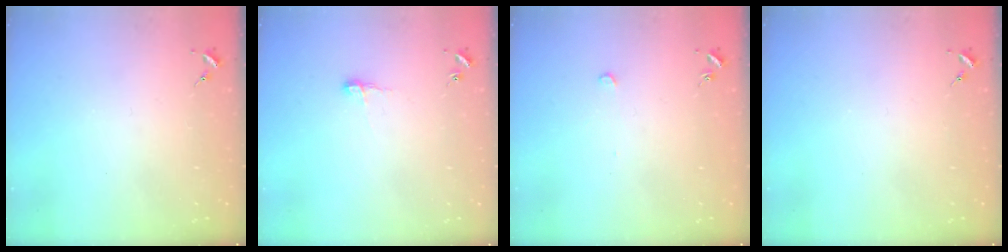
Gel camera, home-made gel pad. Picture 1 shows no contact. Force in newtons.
{"total": 5.7, "press": 5.6, "slide": 0.6}
{"total": 2.6, "press": 2.6, "slide": 0.2}
{"total": 0.0}